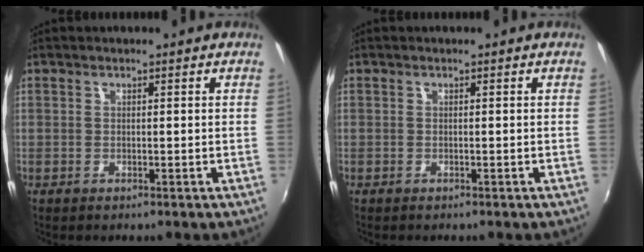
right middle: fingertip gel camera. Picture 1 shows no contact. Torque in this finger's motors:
{"motor_torque": [0.93, -1.21, 0.11, 0.06]}